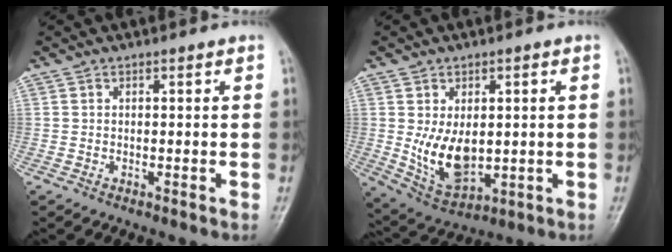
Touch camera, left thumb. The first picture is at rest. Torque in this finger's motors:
{"motor_torque": [1.53, 1.60, 1.02, -0.48, 0.07]}